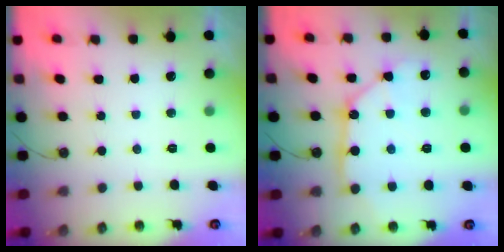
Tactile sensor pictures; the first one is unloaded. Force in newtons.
{"total": 10.8, "press": 10.7, "slide": 1.1}